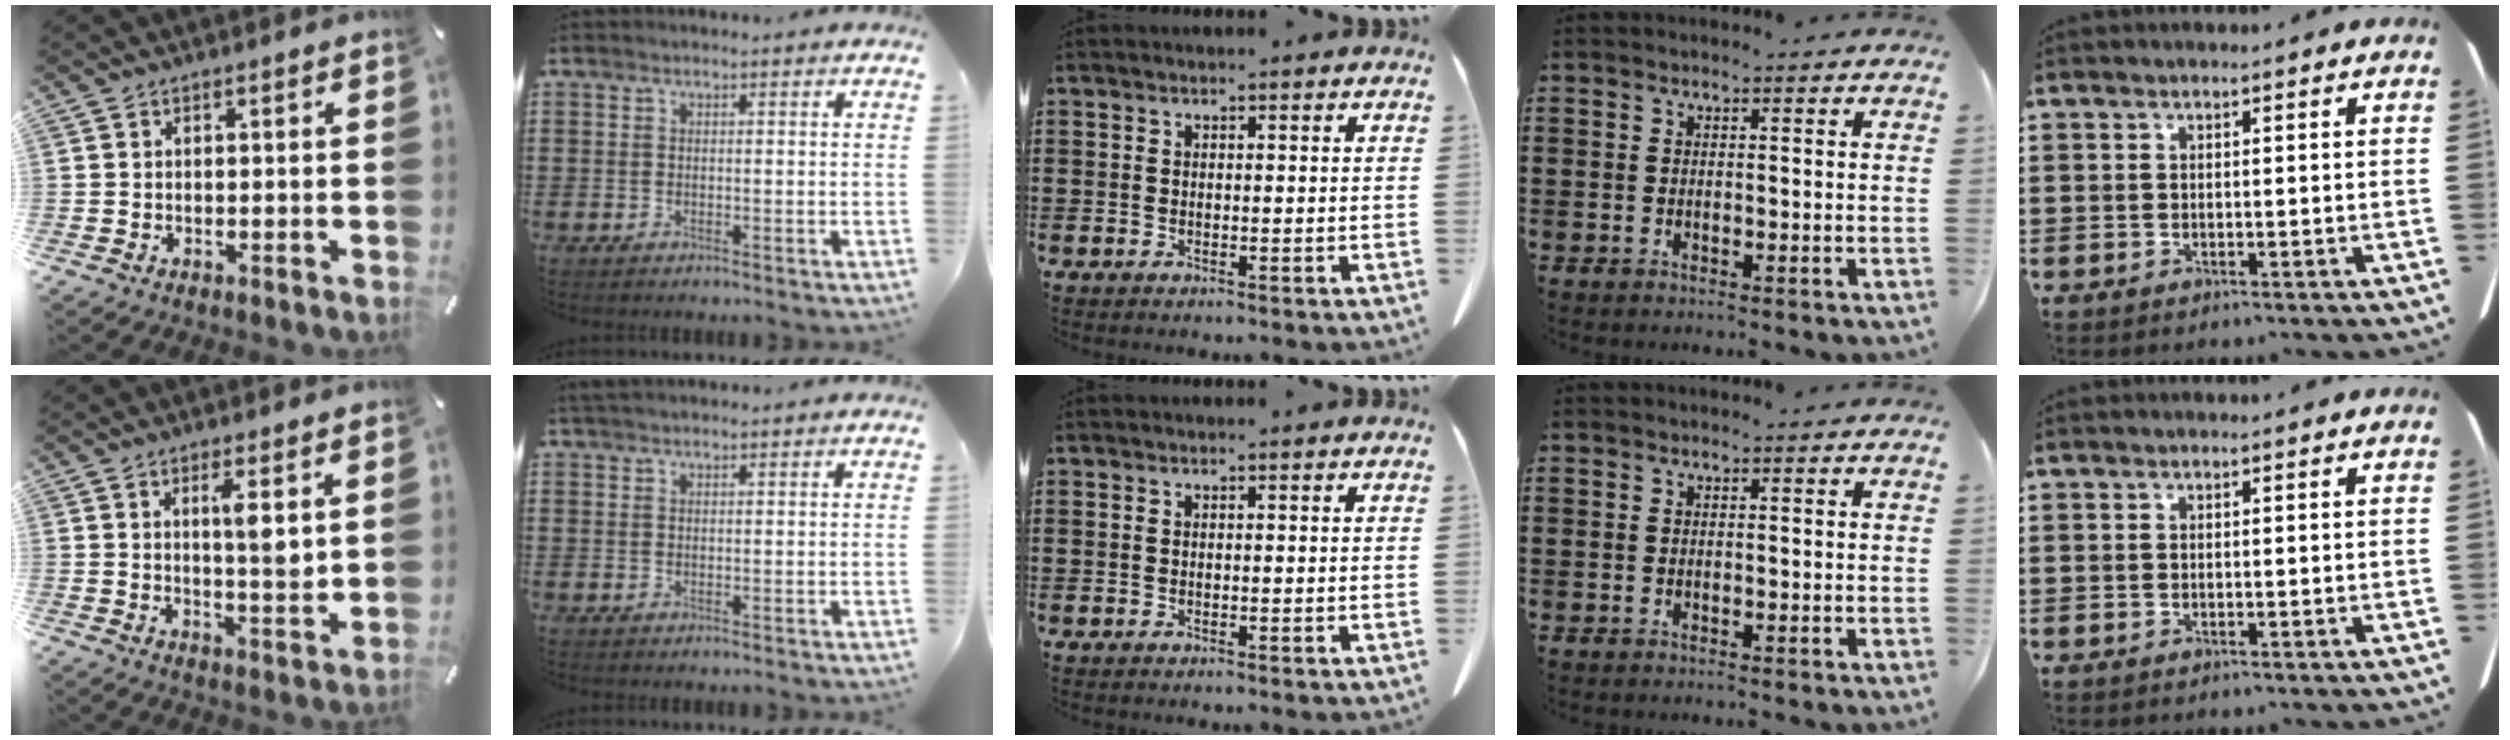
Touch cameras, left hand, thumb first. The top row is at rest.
{"thumb": {"total": 6.3, "force": [2.4, 1.2, 5.6], "torque": [-0.083, -0.019, 0.031]}, "index": {"total": 1.2, "force": [1.1, 0.3, 0.5], "torque": [-0.011, 0.002, 0.021]}}